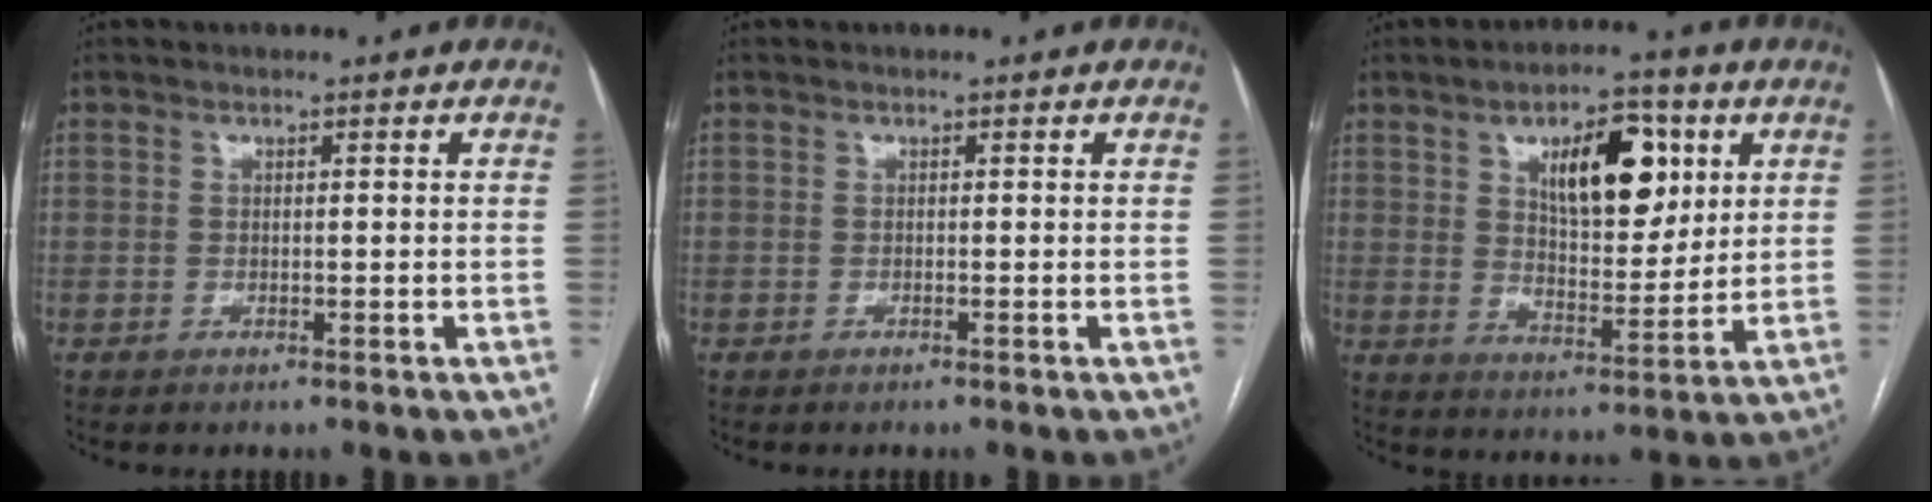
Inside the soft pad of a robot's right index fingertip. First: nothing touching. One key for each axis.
{"total": 0.0}
{"total": 12.5, "fx": 4.9, "fy": 5.2, "fz": 10.3, "tx": -0.158, "ty": 0.011, "tz": 0.083}